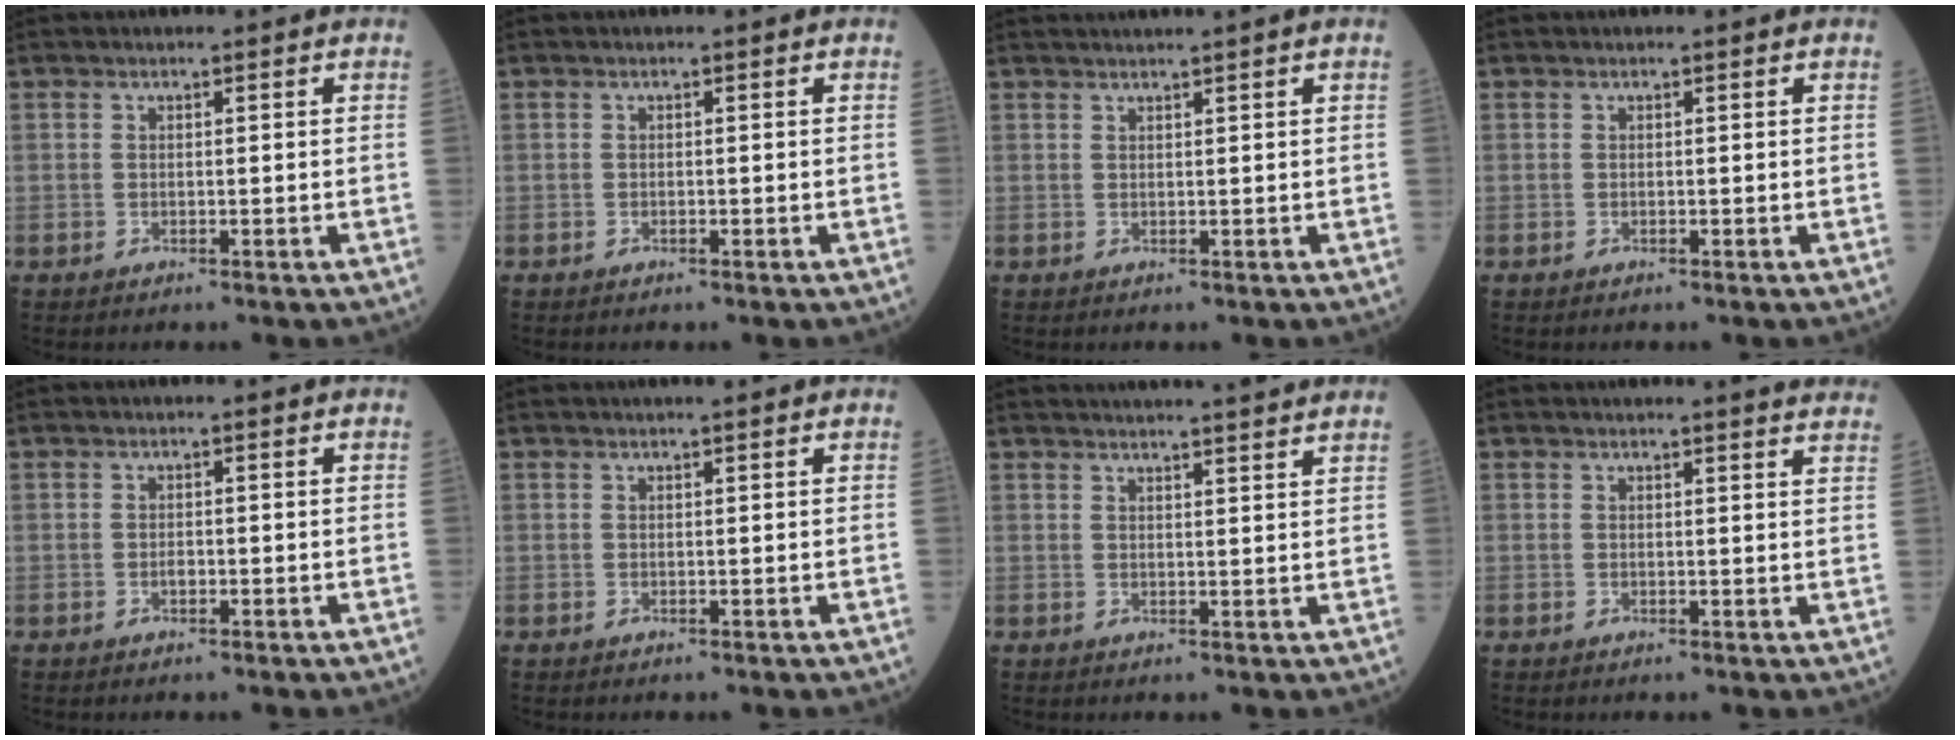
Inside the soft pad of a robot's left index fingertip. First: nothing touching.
{"total": 0.0}
{"total": 2.6, "force": [2.1, -0.9, 1.2], "torque": [-0.012, 0.013, 0.041]}
{"total": 0.0}
{"total": 0.8, "force": [-0.4, 0.4, 0.6], "torque": [-0.013, 0.001, -0.006]}
{"total": 1.4, "force": [1.1, 0.0, 0.9], "torque": [-0.011, 0.006, 0.017]}
{"total": 11.6, "force": [10.7, 0.0, 4.5], "torque": [-0.068, 0.015, 0.126]}
{"total": 9.7, "force": [9.3, 0.3, 2.7], "torque": [-0.021, -0.023, 0.078]}